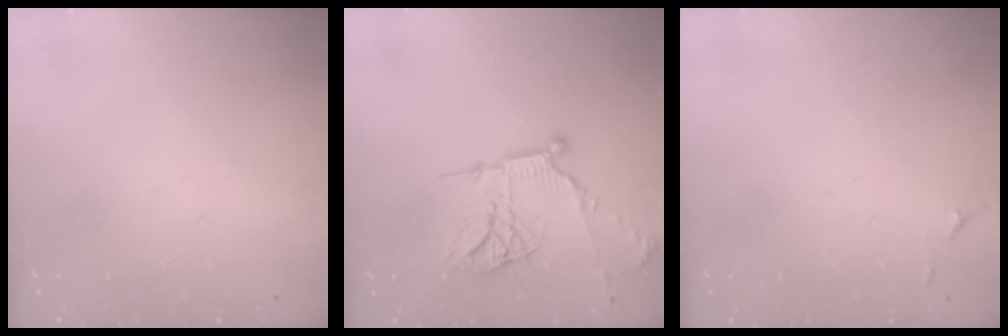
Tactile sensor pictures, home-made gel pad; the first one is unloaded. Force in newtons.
{"total": 17.9, "press": 17.8, "slide": 1.6}
{"total": 4.3, "press": 4.2, "slide": 0.7}